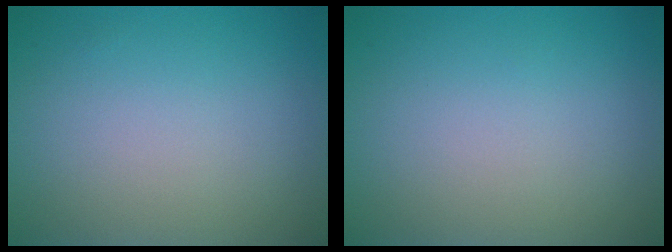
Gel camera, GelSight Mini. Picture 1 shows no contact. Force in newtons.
{"total": 0.0}